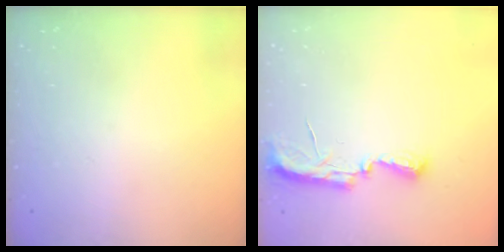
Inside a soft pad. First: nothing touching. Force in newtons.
{"total": 7.2, "press": 7.2, "slide": 0.7}